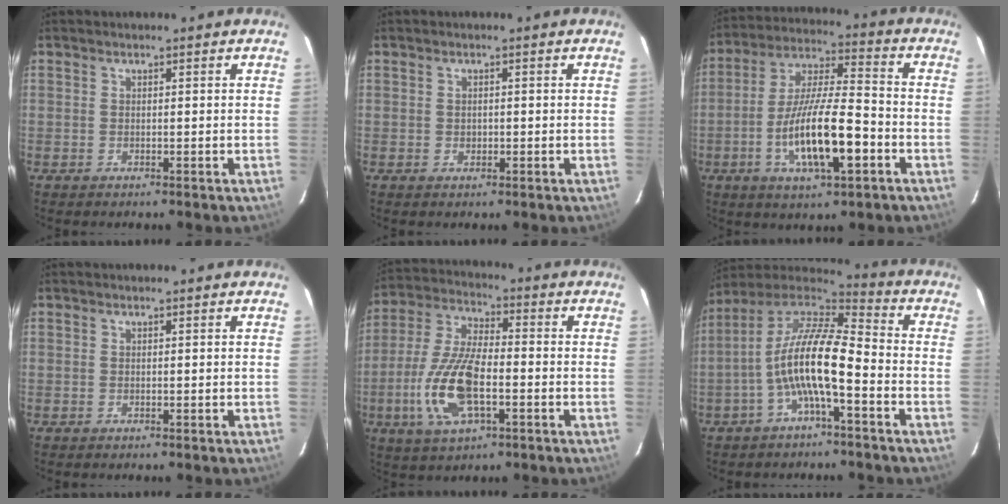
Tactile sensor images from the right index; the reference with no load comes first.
{"total": 1.0, "force": [-0.1, 0.9, 0.5], "torque": [-0.007, 0.002, -0.001]}
{"total": 15.7, "force": [-5.5, 3.9, 14.2], "torque": [-0.275, -0.006, -0.097]}
{"total": 0.0}
{"total": 14.7, "force": [-4.2, 5.9, 12.8], "torque": [-0.277, -0.005, -0.081]}
{"total": 13.6, "force": [-4.3, 3.4, 12.4], "torque": [-0.242, 0.009, -0.088]}